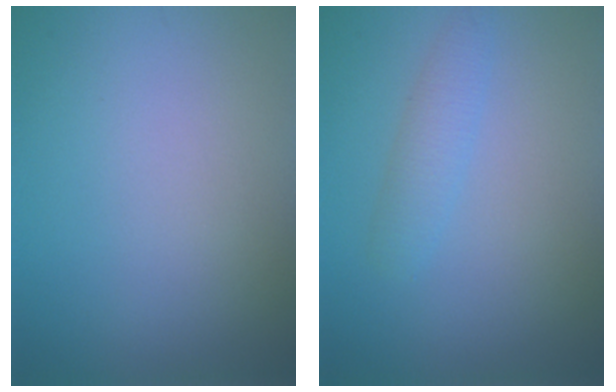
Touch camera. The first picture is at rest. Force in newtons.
{"total": 2.0, "press": 2.0, "slide": 0.1}